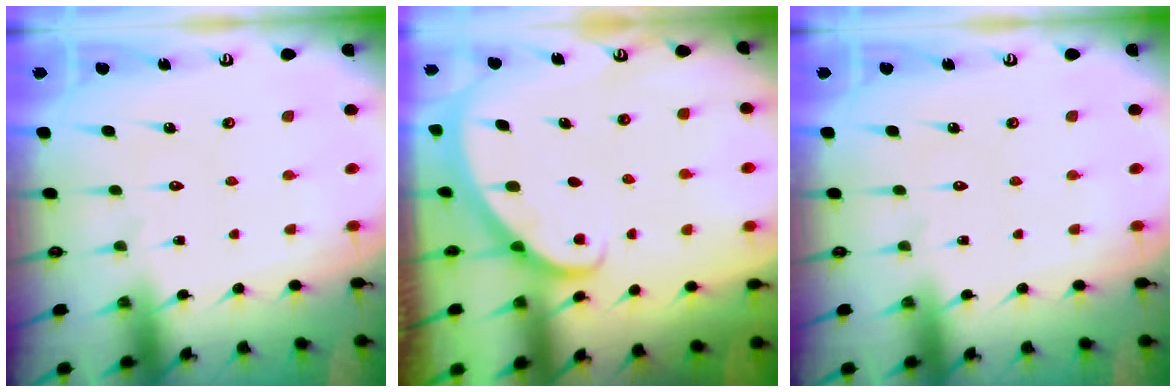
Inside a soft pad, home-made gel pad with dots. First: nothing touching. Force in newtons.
{"total": 2.0, "press": 2.0, "slide": 0.1}
{"total": 0.0}